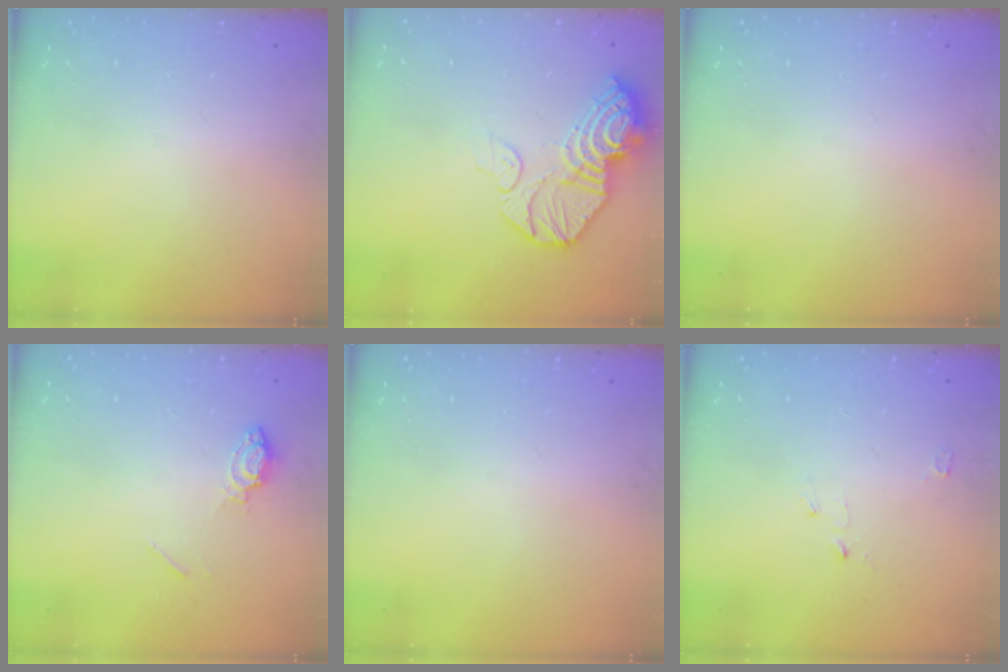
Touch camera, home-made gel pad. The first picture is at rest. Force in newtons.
{"total": 15.1, "press": 14.9, "slide": 2.4}
{"total": 0.0}
{"total": 7.6, "press": 7.6, "slide": 0.8}
{"total": 0.0}
{"total": 2.7, "press": 2.6, "slide": 0.3}